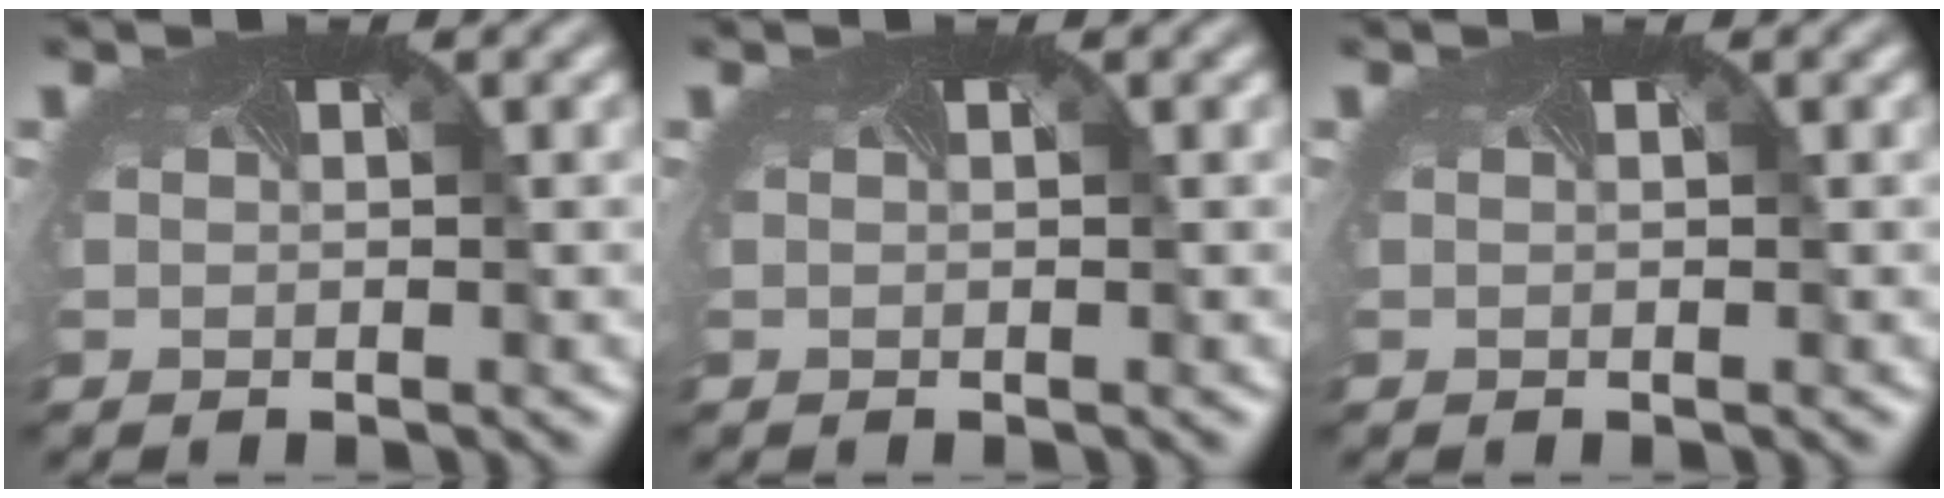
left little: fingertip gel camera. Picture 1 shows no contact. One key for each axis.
{"total": 0.0}
{"total": 0.0}